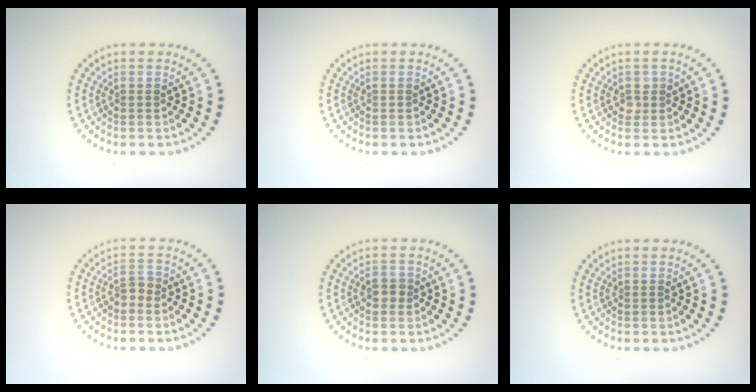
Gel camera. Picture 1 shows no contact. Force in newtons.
{"total": 0.0}
{"total": 1.2, "press": 1.1, "slide": 0.4}
{"total": 1.2, "press": 1.0, "slide": 0.6}
{"total": 1.4, "press": 1.3, "slide": 0.3}
{"total": 0.0}